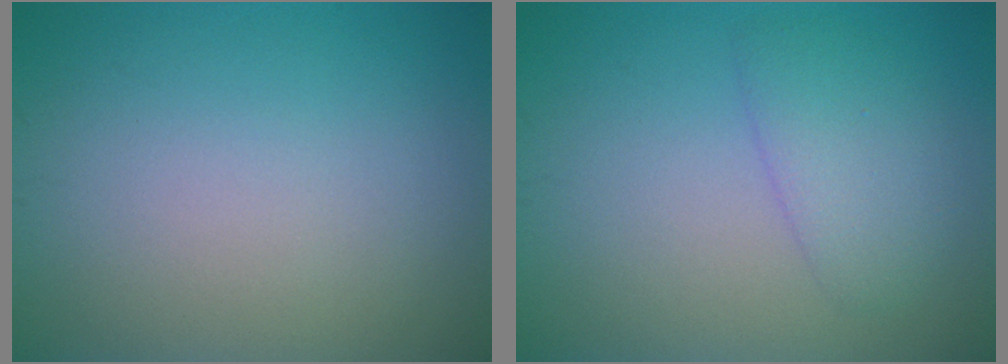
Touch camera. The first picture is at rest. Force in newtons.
{"total": 2.7, "press": 2.7, "slide": 0.3}